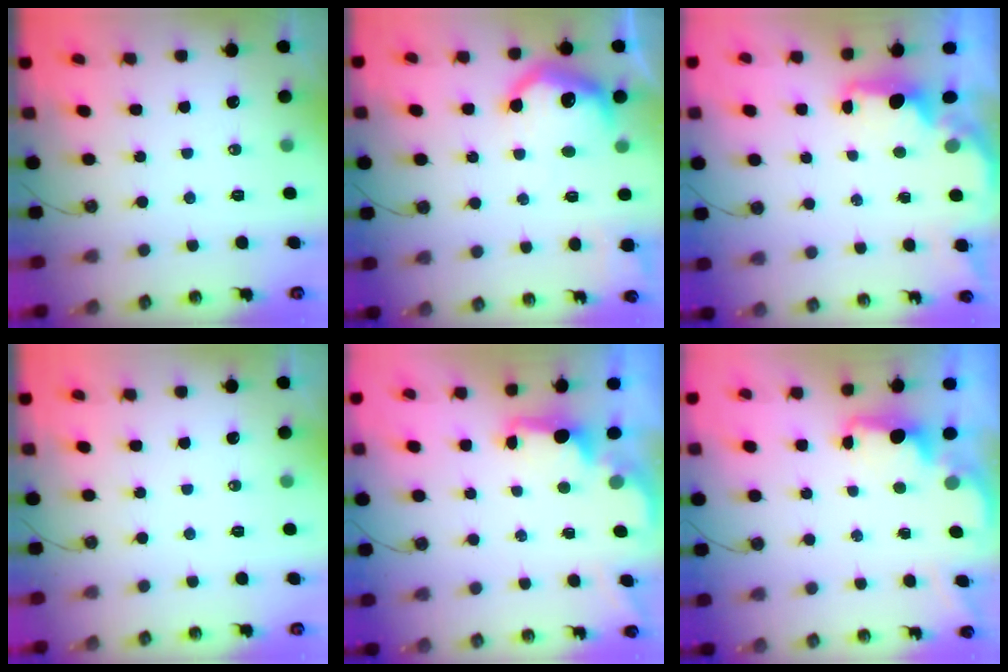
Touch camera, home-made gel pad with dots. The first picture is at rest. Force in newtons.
{"total": 12.4, "press": 12.4, "slide": 0.7}
{"total": 1.8, "press": 1.7, "slide": 0.6}
{"total": 0.0}
{"total": 2.0, "press": 1.8, "slide": 0.8}
{"total": 1.5, "press": 1.3, "slide": 0.7}